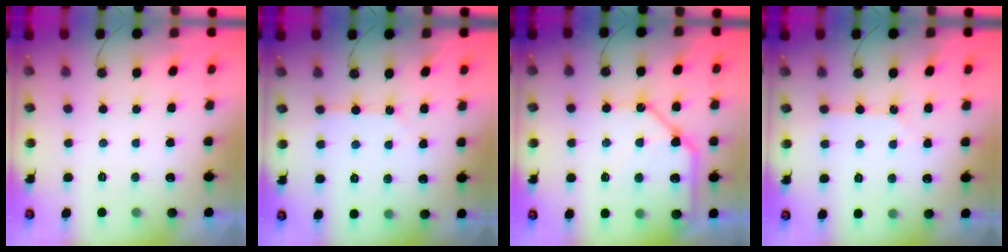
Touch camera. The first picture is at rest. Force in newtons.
{"total": 3.9, "press": 3.8, "slide": 0.6}
{"total": 13.7, "press": 13.6, "slide": 1.7}
{"total": 2.1, "press": 2.1, "slide": 0.3}